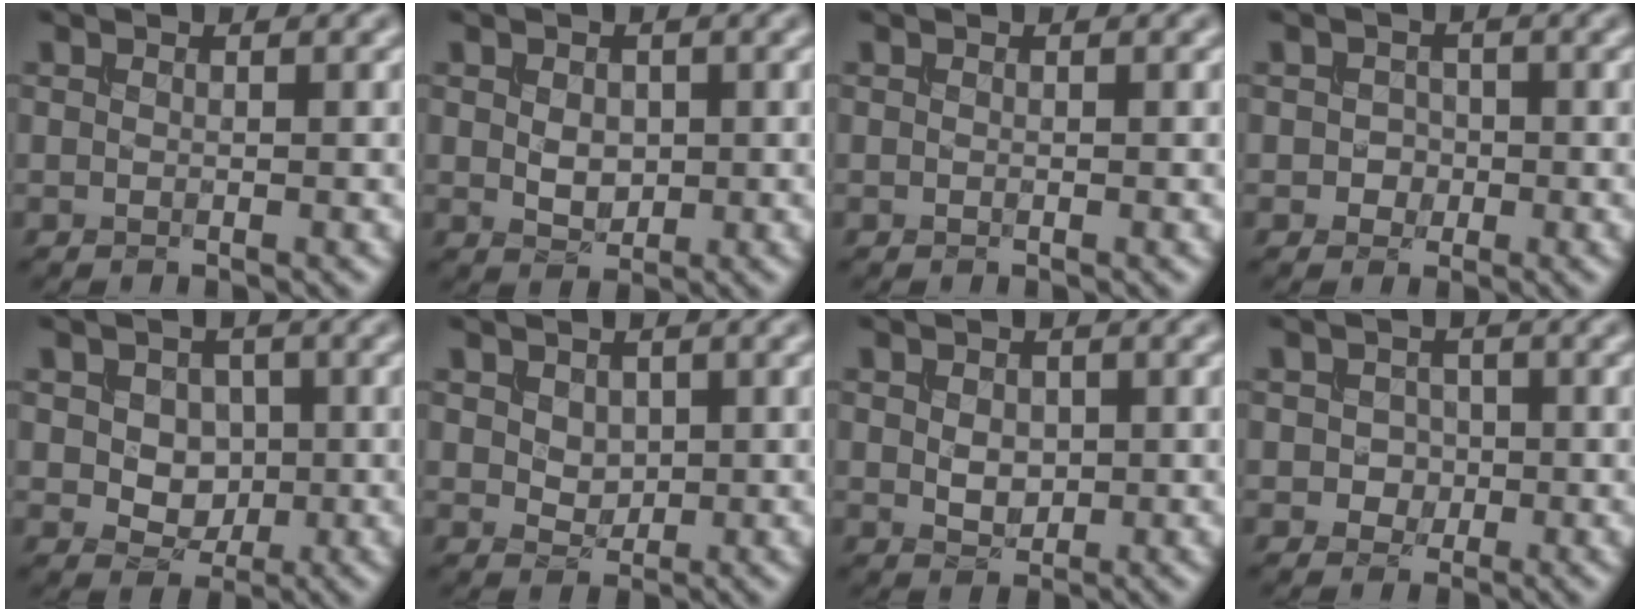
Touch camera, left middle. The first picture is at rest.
{"total": 2.1, "force": [0.1, 1.5, 1.4], "torque": [-0.031, -0.002, 0.005]}
{"total": 0.0}
{"total": 1.3, "force": [-0.3, 1.2, 0.4], "torque": [-0.003, 0.000, -0.008]}
{"total": 3.3, "force": [0.2, 2.6, 1.9], "torque": [-0.037, -0.005, -0.002]}
{"total": 1.6, "force": [0.5, 1.2, 0.9], "torque": [-0.023, -0.004, 0.009]}
{"total": 1.9, "force": [0.1, 1.4, 1.3], "torque": [-0.029, -0.002, 0.004]}
{"total": 1.6, "force": [-0.3, 1.5, 0.6], "torque": [-0.004, -0.002, -0.007]}